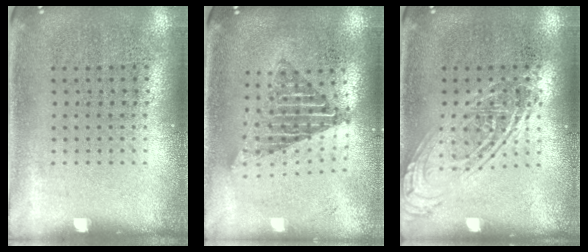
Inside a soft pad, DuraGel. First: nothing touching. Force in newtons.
{"total": 1.7, "press": 1.4, "slide": 1.0}
{"total": 2.6, "press": 2.6, "slide": 0.4}